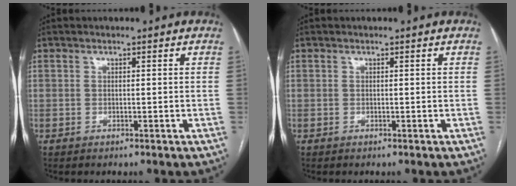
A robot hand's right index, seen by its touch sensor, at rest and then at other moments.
{"total": 0.0}